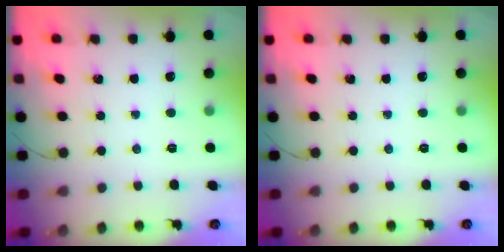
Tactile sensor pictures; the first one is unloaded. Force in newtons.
{"total": 0.0}